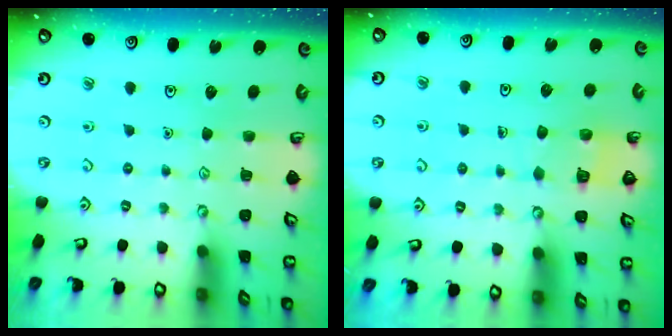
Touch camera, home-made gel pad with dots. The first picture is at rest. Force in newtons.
{"total": 6.1, "press": 6.1, "slide": 0.4}